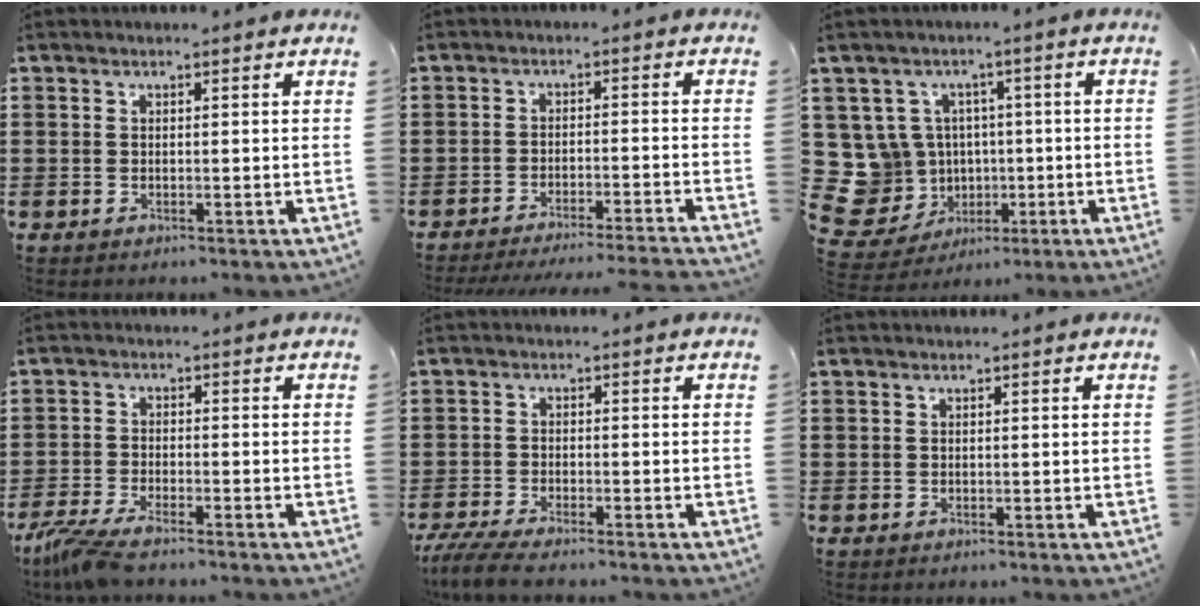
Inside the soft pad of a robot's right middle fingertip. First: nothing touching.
{"total": 3.4, "force": [-3.2, -0.5, 0.9], "torque": [-0.016, -0.006, -0.064]}
{"total": 10.3, "force": [-0.1, 9.8, 3.1], "torque": [-0.127, -0.008, 0.001]}
{"total": 4.3, "force": [-3.6, 0.2, 2.4], "torque": [-0.076, -0.022, -0.076]}
{"total": 4.2, "force": [-3.8, 0.3, 1.7], "torque": [-0.057, -0.019, -0.080]}
{"total": 0.0}